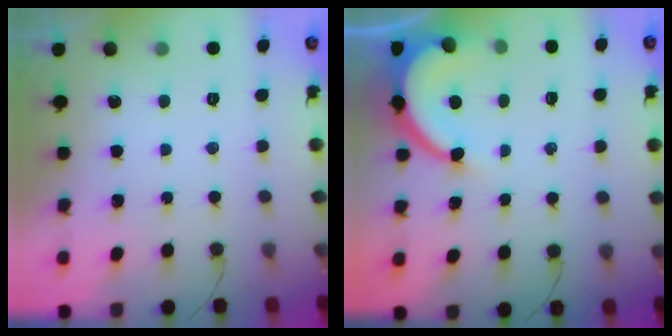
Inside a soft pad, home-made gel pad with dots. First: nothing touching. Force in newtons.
{"total": 7.5, "press": 7.4, "slide": 0.9}